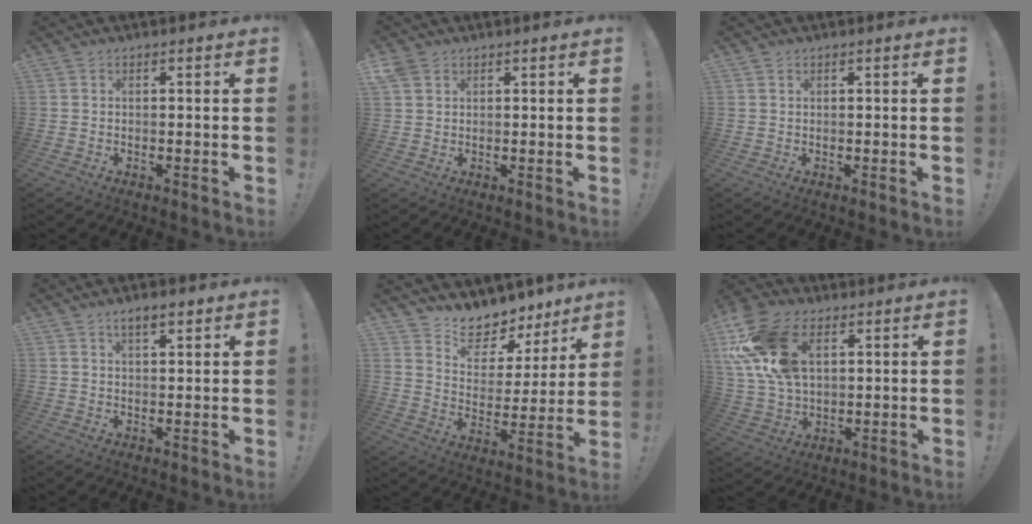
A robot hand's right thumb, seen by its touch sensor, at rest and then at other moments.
{"total": 3.4, "force": [2.2, 2.4, 1.2], "torque": [-0.021, -0.006, 0.042]}
{"total": 0.5, "force": [0.4, 0.4, 0.2], "torque": [-0.002, -0.002, 0.007]}
{"total": 4.6, "force": [3.0, 1.6, 3.1], "torque": [-0.050, -0.011, 0.050]}
{"total": 9.9, "force": [8.8, 4.3, 1.7], "torque": [-0.041, -0.082, 0.158]}
{"total": 18.6, "force": [5.8, 12.3, 12.6], "torque": [-0.252, -0.005, 0.112]}